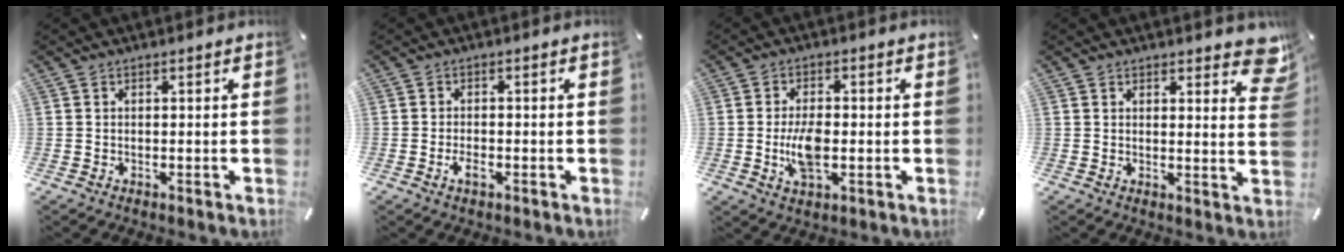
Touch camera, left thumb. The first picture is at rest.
{"total": 2.4, "force": [-1.3, 1.2, 1.7], "torque": [-0.038, 0.002, -0.024]}
{"total": 7.1, "force": [-1.0, 3.8, 5.9], "torque": [-0.121, -0.003, -0.021]}
{"total": 6.4, "force": [4.3, 2.9, 3.6], "torque": [-0.025, -0.030, 0.070]}